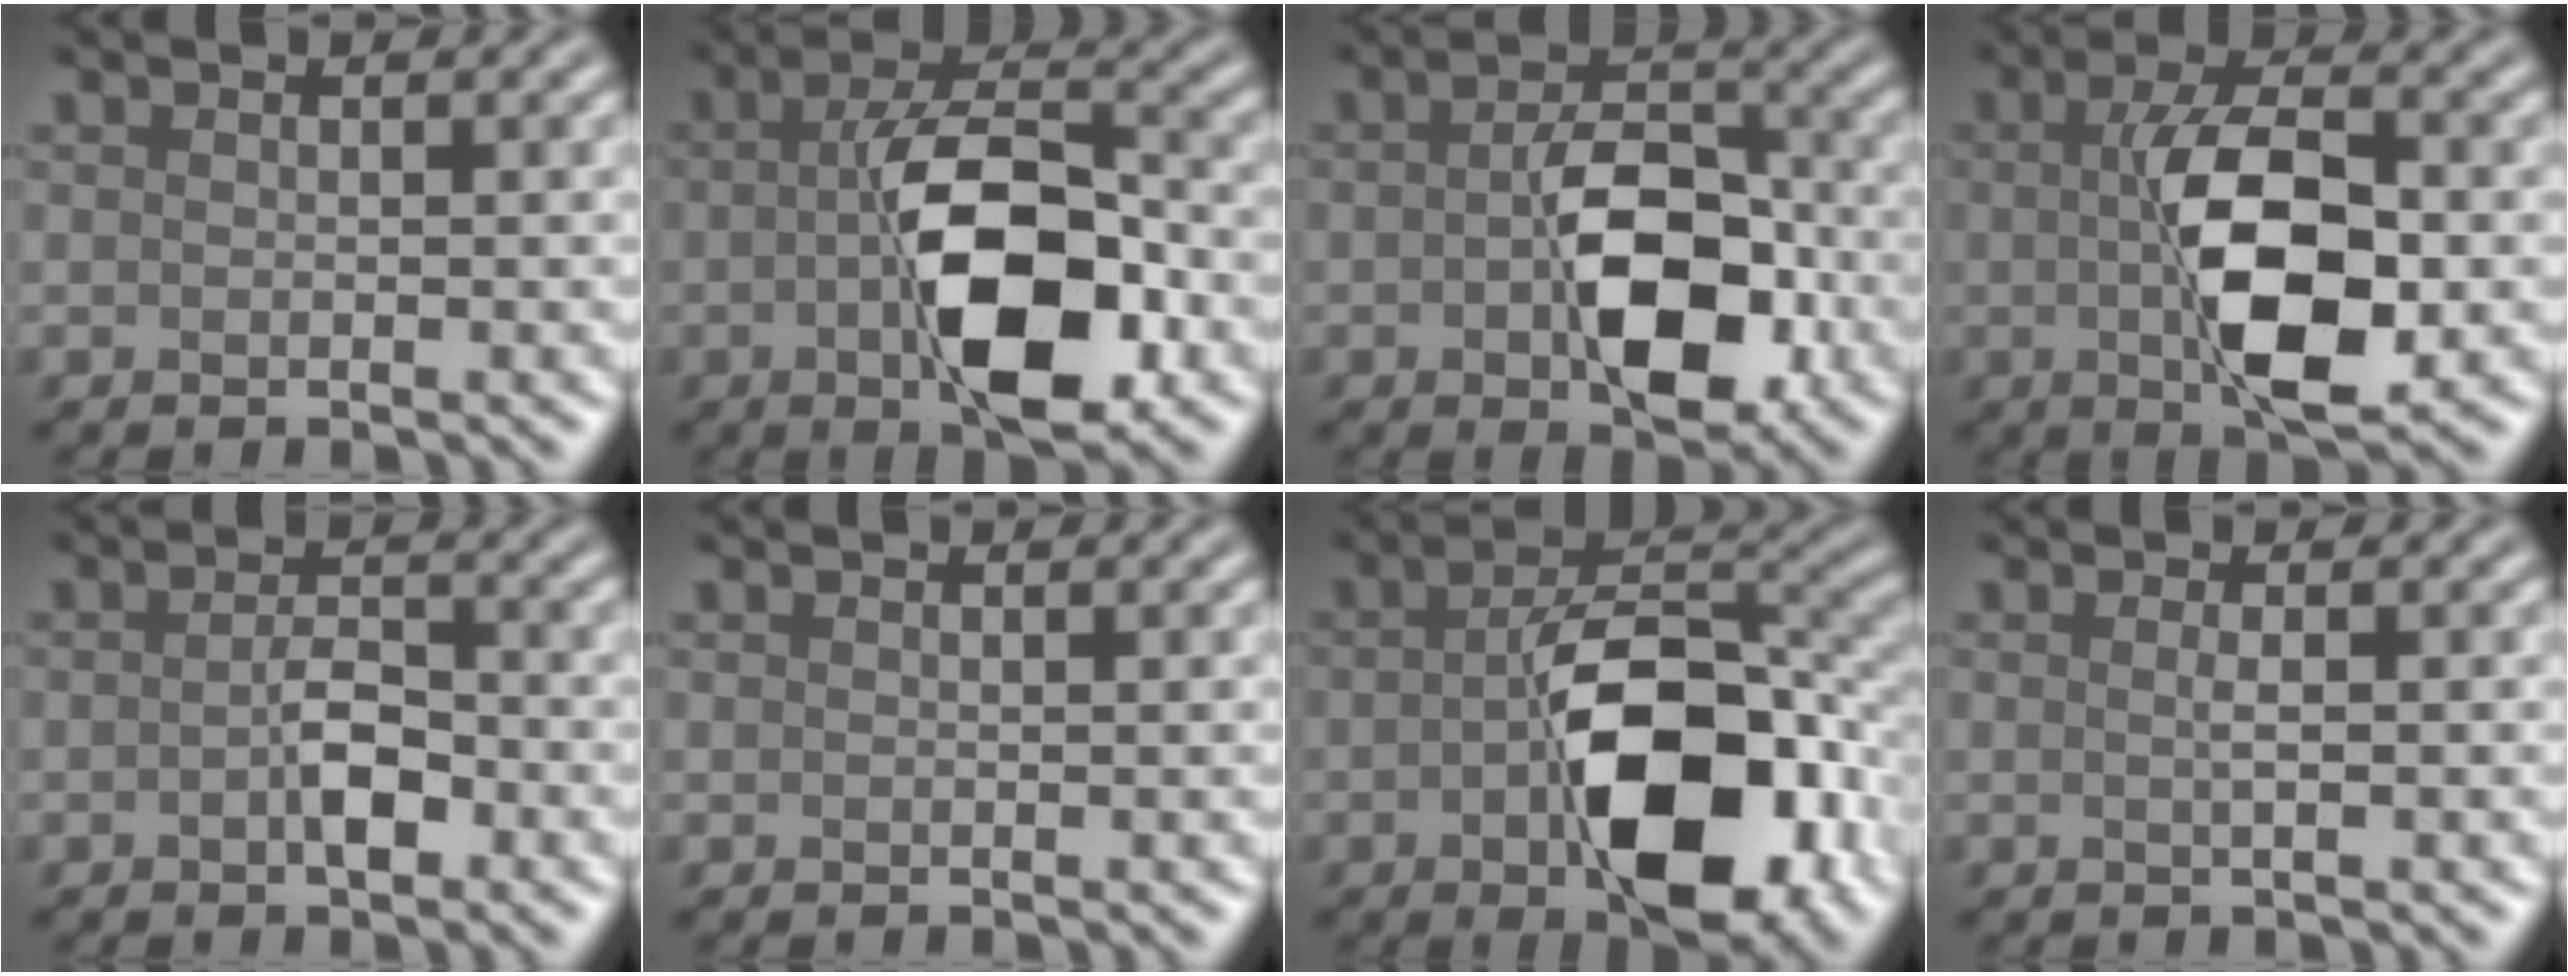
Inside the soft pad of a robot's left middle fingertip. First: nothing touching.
{"total": 10.0, "force": [-1.9, 4.5, 8.8], "torque": [-0.153, 0.004, -0.033]}
{"total": 7.9, "force": [-1.5, 4.3, 6.5], "torque": [-0.106, 0.000, -0.025]}
{"total": 8.6, "force": [-0.6, 3.5, 7.9], "torque": [-0.139, -0.002, -0.009]}
{"total": 2.7, "force": [-0.9, 1.2, 2.3], "torque": [-0.039, 0.003, -0.020]}
{"total": 0.0}
{"total": 11.6, "force": [-3.1, 5.6, 9.6], "torque": [-0.151, -0.001, -0.052]}
{"total": 1.1, "force": [0.0, 0.3, 1.1], "torque": [-0.017, 0.001, -0.003]}